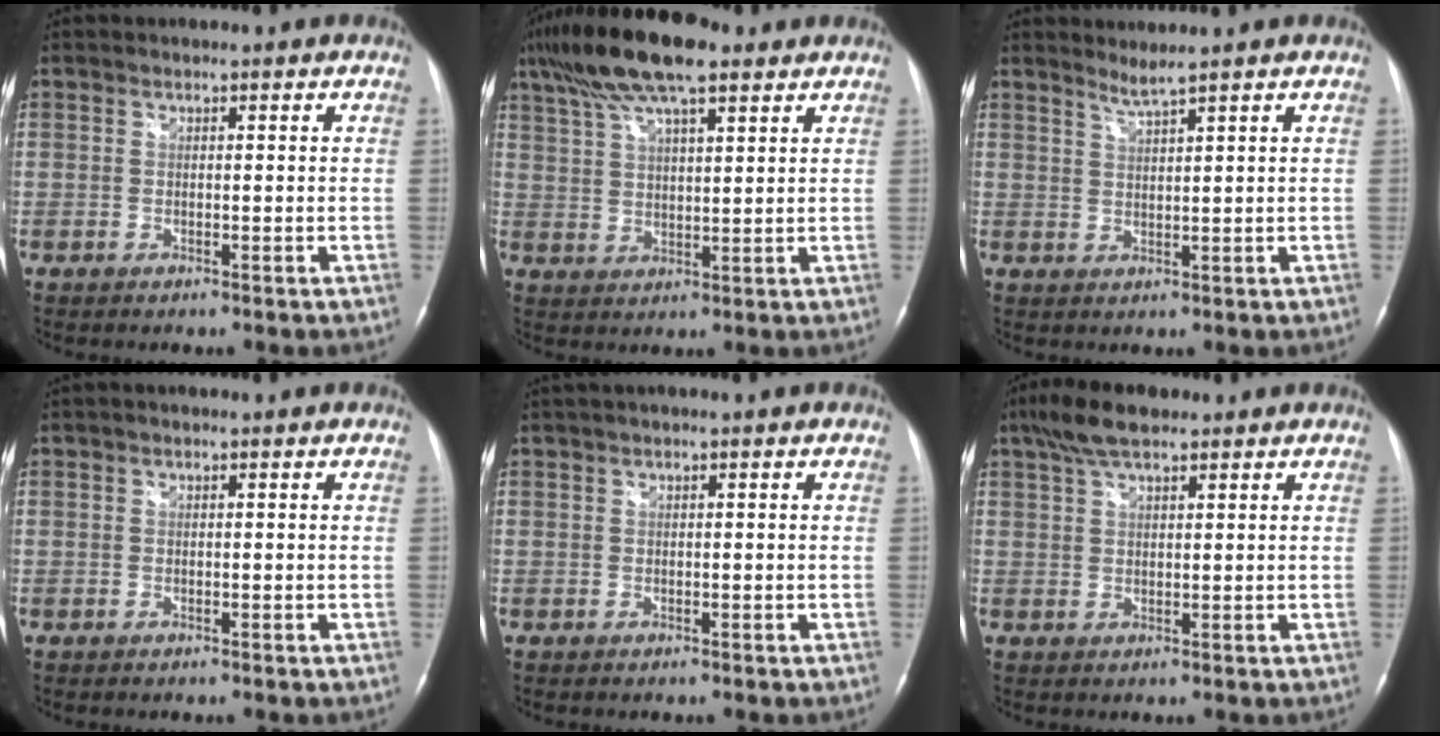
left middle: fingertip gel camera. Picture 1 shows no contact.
{"total": 13.6, "force": [9.4, 3.0, 9.3], "torque": [-0.185, 0.029, 0.168]}
{"total": 2.1, "force": [1.8, -0.9, 0.6], "torque": [-0.017, -0.010, 0.037]}
{"total": 0.6, "force": [0.5, 0.1, 0.4], "torque": [-0.013, 0.007, 0.007]}
{"total": 2.5, "force": [1.8, 0.1, 1.8], "torque": [-0.037, 0.027, 0.033]}
{"total": 6.3, "force": [4.6, 1.8, 3.9], "torque": [-0.086, 0.020, 0.085]}